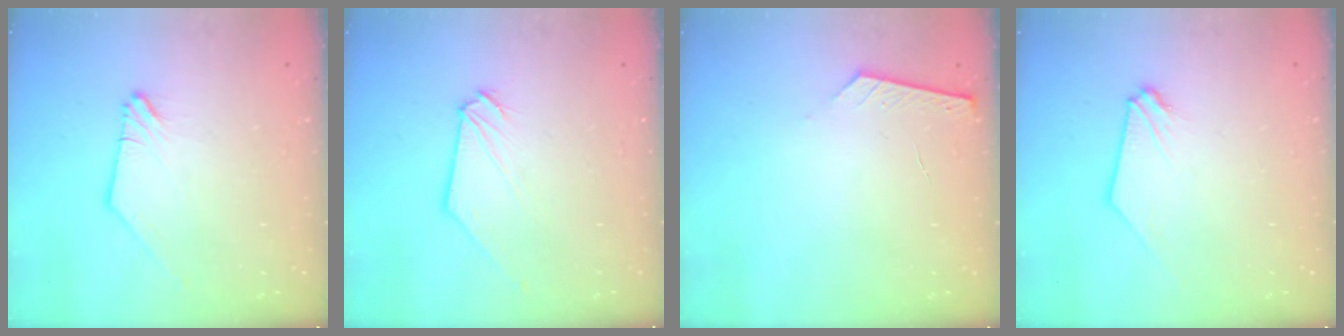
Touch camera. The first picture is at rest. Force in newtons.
{"total": 1.3, "press": 1.2, "slide": 0.2}
{"total": 4.0, "press": 4.0, "slide": 0.4}
{"total": 0.0}